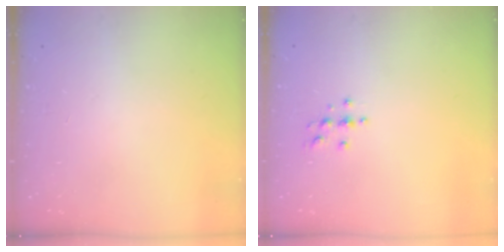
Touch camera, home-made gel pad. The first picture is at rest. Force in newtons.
{"total": 3.2, "press": 3.2, "slide": 0.5}